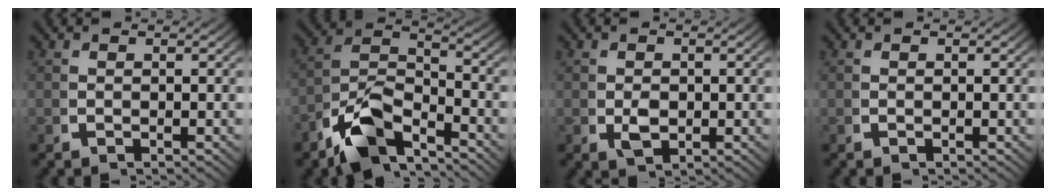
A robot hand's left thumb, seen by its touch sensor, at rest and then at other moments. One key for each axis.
{"total": 8.8, "fx": -3.8, "fy": 5.5, "fz": 5.7, "tx": -0.109, "ty": -0.029, "tz": -0.065}
{"total": 2.4, "fx": -0.2, "fy": 1.7, "fz": 1.7, "tx": -0.035, "ty": -0.015, "tz": 0.007}
{"total": 0.0}